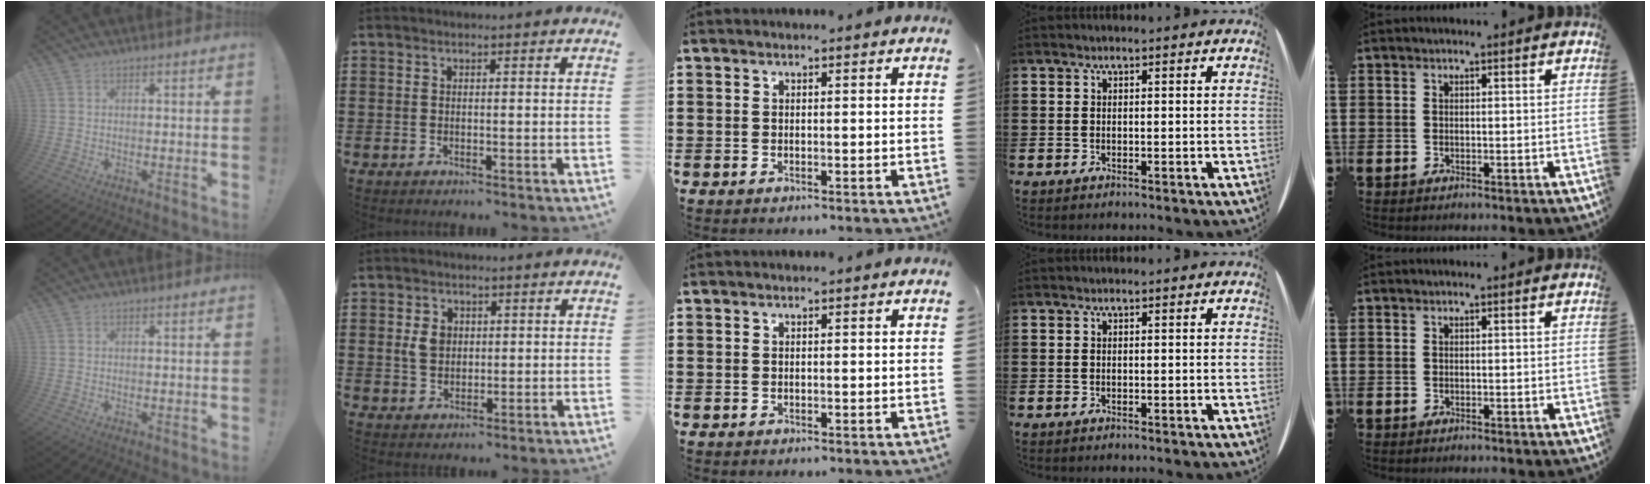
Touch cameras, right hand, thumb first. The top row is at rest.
{"index": {"total": 3.5, "force": [0.4, 2.5, 2.3], "torque": [-0.060, 0.006, 0.003]}}